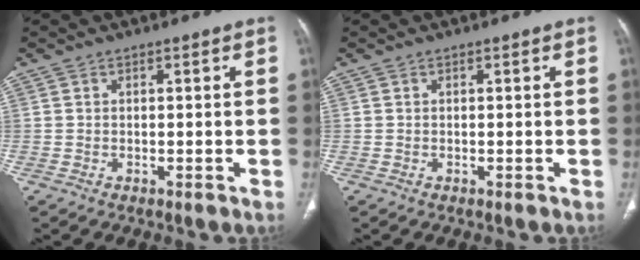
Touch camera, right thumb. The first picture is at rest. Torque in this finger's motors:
{"motor_torque": [0.01, 0.02, 0.05, -0.03, 0.01]}